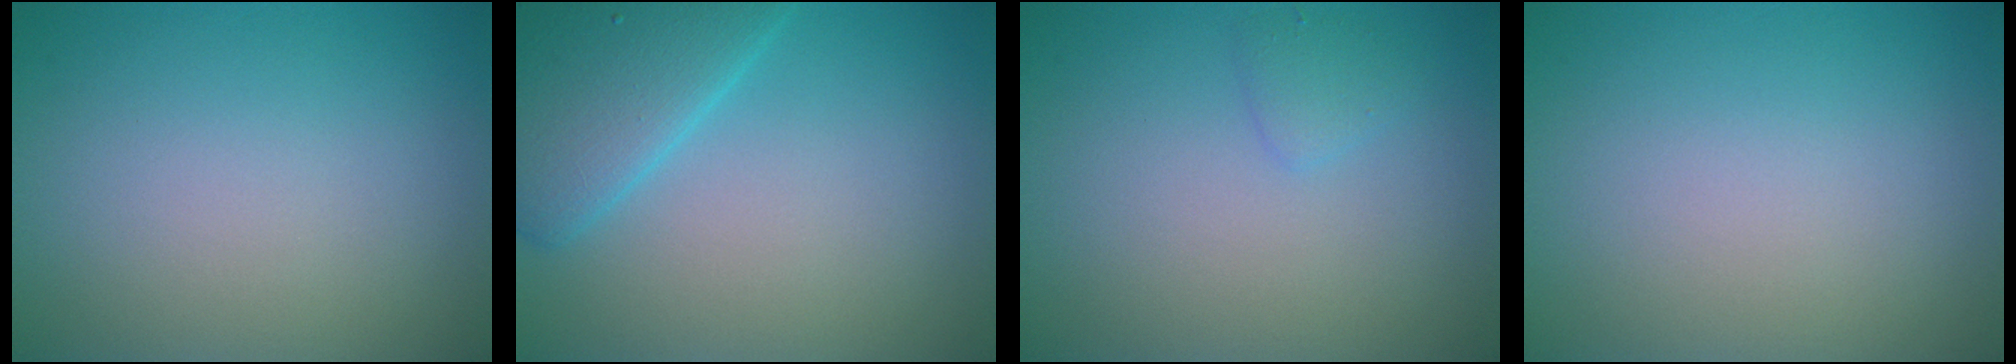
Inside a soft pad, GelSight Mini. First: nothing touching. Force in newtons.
{"total": 5.5, "press": 5.5, "slide": 0.3}
{"total": 1.0, "press": 1.0, "slide": 0.1}
{"total": 0.0}